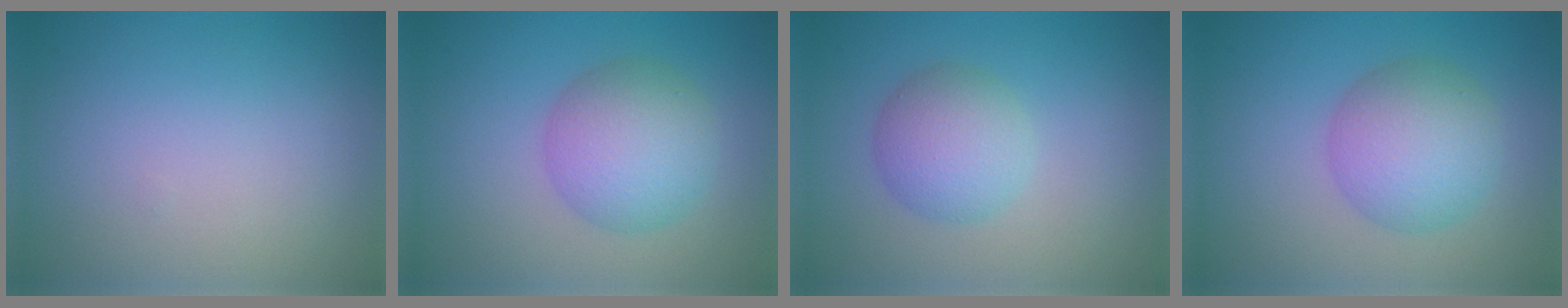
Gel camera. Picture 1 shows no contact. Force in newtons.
{"total": 5.6, "press": 5.6, "slide": 0.0}
{"total": 3.9, "press": 3.9, "slide": 0.1}
{"total": 5.6, "press": 5.6, "slide": 0.0}